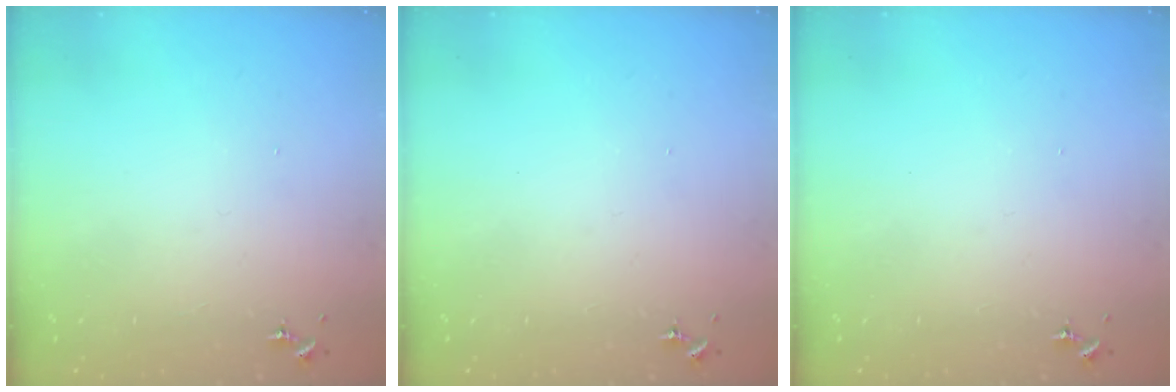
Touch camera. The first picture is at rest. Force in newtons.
{"total": 1.3, "press": 0.9, "slide": 0.9}
{"total": 1.3, "press": 0.9, "slide": 0.9}